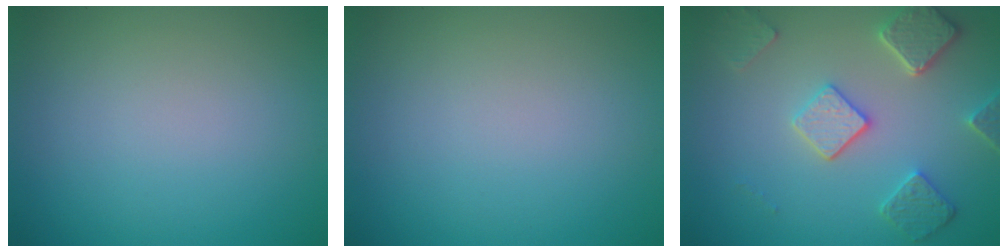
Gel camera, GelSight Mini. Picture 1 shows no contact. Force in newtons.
{"total": 0.0}
{"total": 4.5, "press": 3.7, "slide": 2.6}